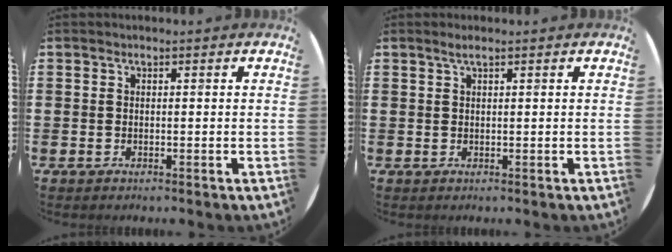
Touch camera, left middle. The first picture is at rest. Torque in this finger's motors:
{"motor_torque": [0.21, -0.10, 0.01, 0.02]}